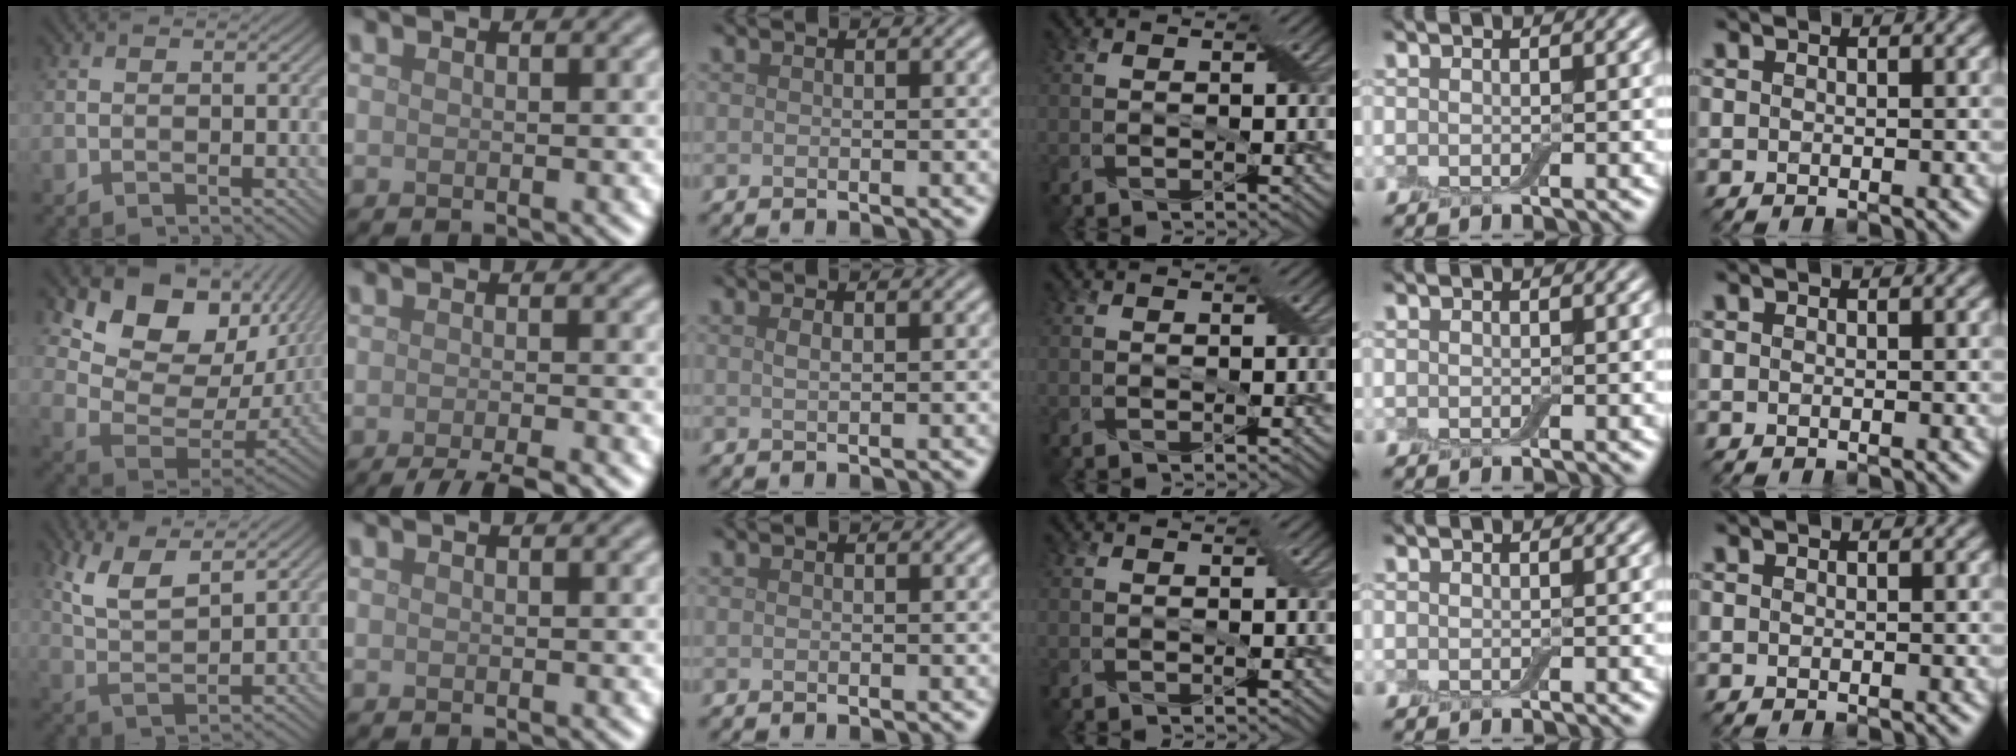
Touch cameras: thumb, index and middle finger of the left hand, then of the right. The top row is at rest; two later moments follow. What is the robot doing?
{"motion": "peel", "object": "adhesive wrap"}